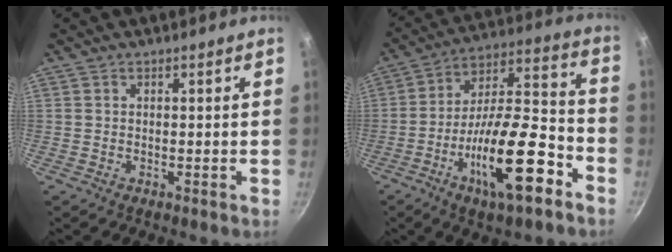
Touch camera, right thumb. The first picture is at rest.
{"total": 20.6, "force": [-9.2, 6.6, 17.2], "torque": [-0.263, 0.052, -0.157]}